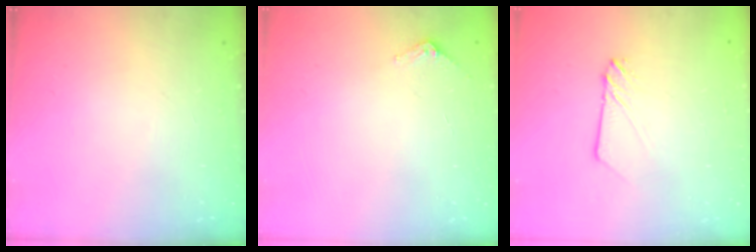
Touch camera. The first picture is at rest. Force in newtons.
{"total": 2.9, "press": 2.9, "slide": 0.2}
{"total": 3.3, "press": 3.2, "slide": 0.5}